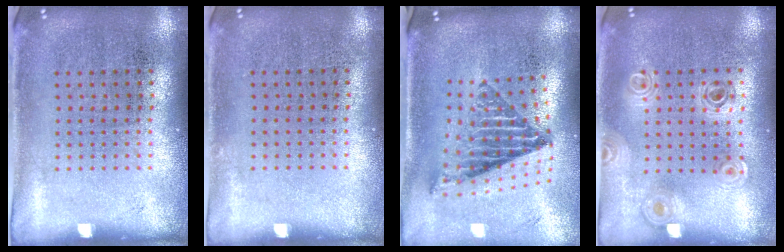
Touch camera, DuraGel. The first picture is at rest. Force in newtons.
{"total": 0.0}
{"total": 1.7, "press": 1.4, "slide": 1.1}
{"total": 0.9, "press": 0.9, "slide": 0.1}